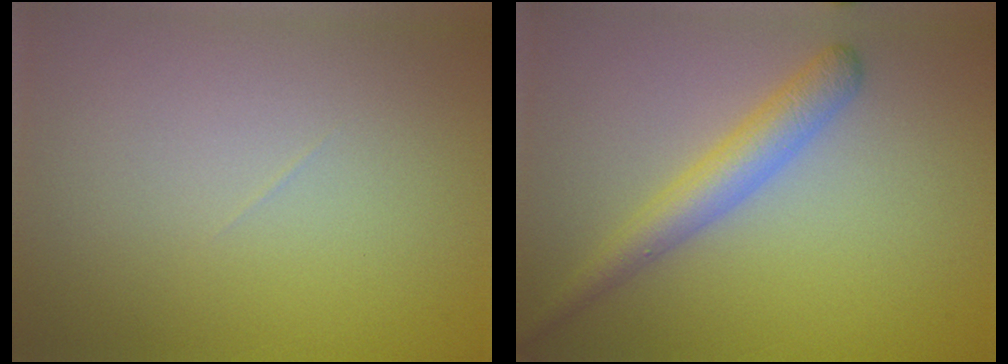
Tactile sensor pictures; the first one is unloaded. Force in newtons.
{"total": 3.5, "press": 3.5, "slide": 0.0}